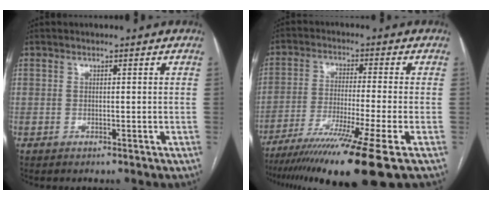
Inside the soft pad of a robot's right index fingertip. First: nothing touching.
{"total": 16.3, "force": [-11.5, -2.0, 11.4], "torque": [-0.185, -0.052, -0.189]}